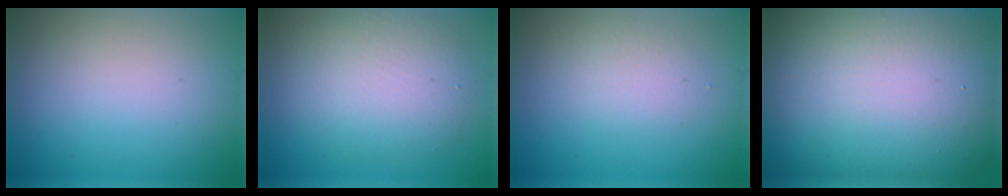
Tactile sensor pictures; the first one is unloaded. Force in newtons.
{"total": 5.3, "press": 5.3, "slide": 0.3}
{"total": 1.8, "press": 1.8, "slide": 0.0}
{"total": 23.0, "press": 22.9, "slide": 1.0}